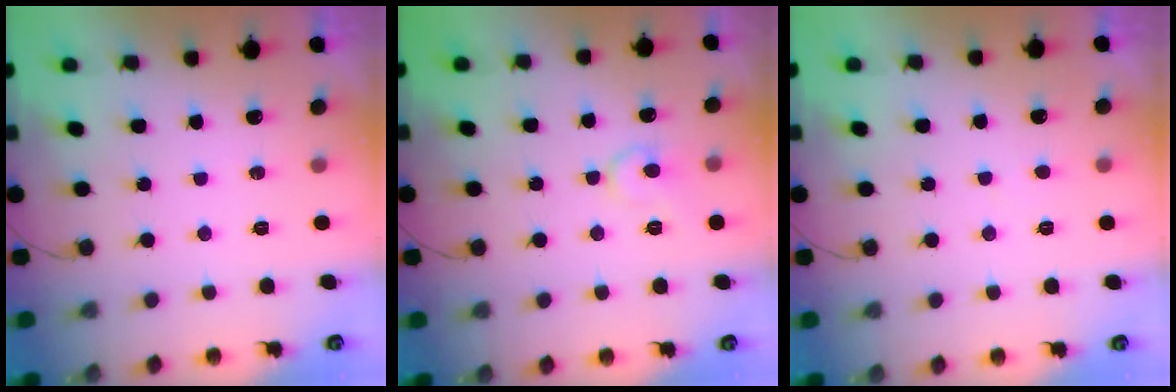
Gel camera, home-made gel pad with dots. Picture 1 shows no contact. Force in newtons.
{"total": 8.6, "press": 8.5, "slide": 0.7}
{"total": 2.6, "press": 2.6, "slide": 0.1}